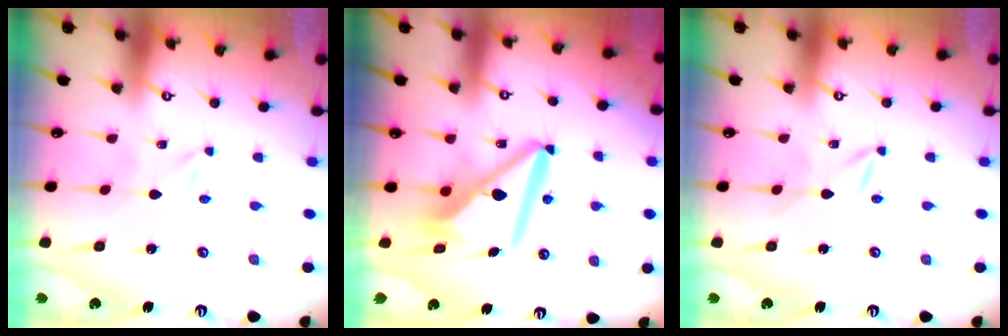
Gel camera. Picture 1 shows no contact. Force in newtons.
{"total": 12.9, "press": 12.8, "slide": 1.5}
{"total": 1.6, "press": 1.6, "slide": 0.1}